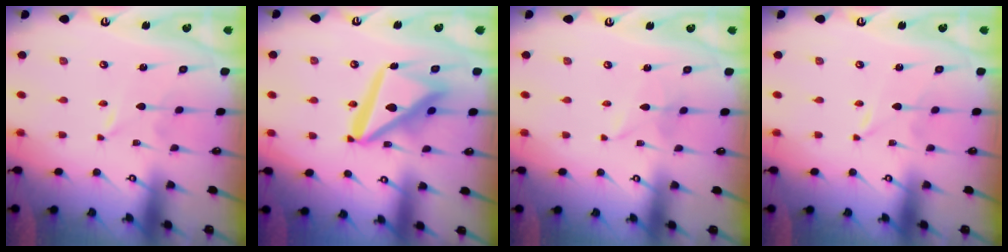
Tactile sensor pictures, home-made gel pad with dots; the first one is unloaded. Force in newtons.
{"total": 17.3, "press": 17.2, "slide": 2.0}
{"total": 2.0, "press": 2.0, "slide": 0.1}
{"total": 0.0}